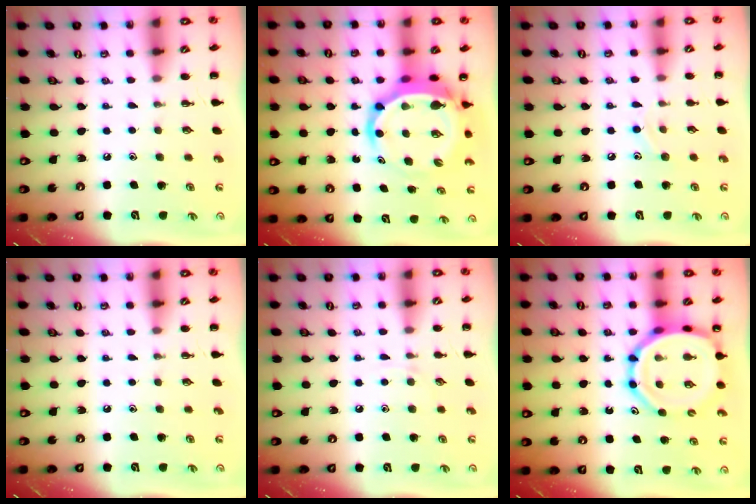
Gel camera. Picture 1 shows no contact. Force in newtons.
{"total": 8.5, "press": 8.1, "slide": 2.5}
{"total": 7.6, "press": 7.4, "slide": 1.8}
{"total": 0.0}
{"total": 2.5, "press": 2.3, "slide": 0.9}
{"total": 13.6, "press": 13.2, "slide": 3.5}